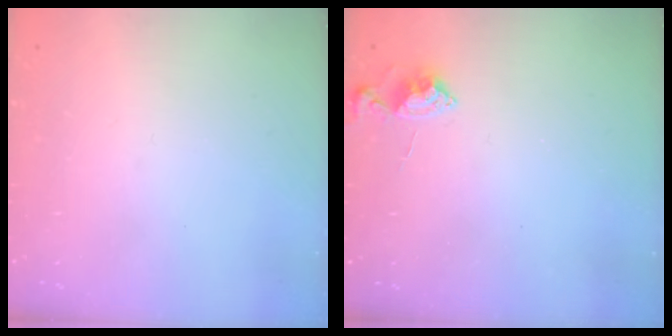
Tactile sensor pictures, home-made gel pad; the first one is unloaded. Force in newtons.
{"total": 4.7, "press": 4.7, "slide": 0.7}